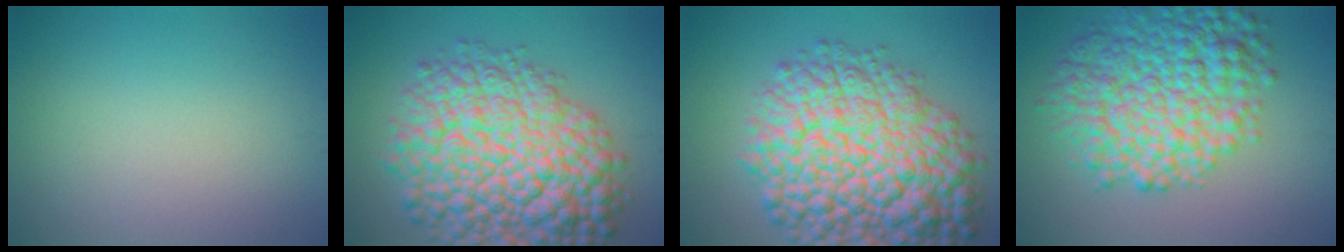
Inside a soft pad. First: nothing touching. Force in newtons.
{"total": 13.0, "press": 12.9, "slide": 0.5}
{"total": 13.5, "press": 13.5, "slide": 0.5}
{"total": 9.3, "press": 9.3, "slide": 0.0}